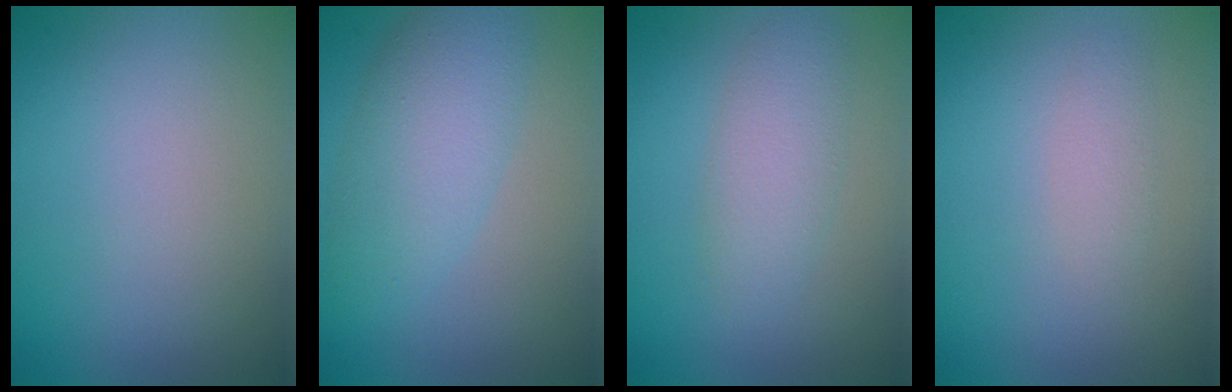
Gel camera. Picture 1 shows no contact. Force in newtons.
{"total": 4.8, "press": 4.8, "slide": 0.1}
{"total": 2.9, "press": 2.9, "slide": 0.1}
{"total": 1.1, "press": 1.1, "slide": 0.0}